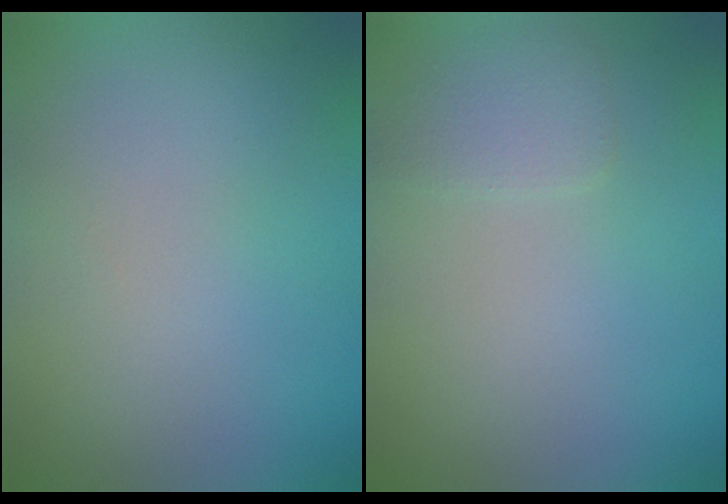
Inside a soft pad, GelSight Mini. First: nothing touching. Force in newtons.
{"total": 1.6, "press": 1.6, "slide": 0.2}